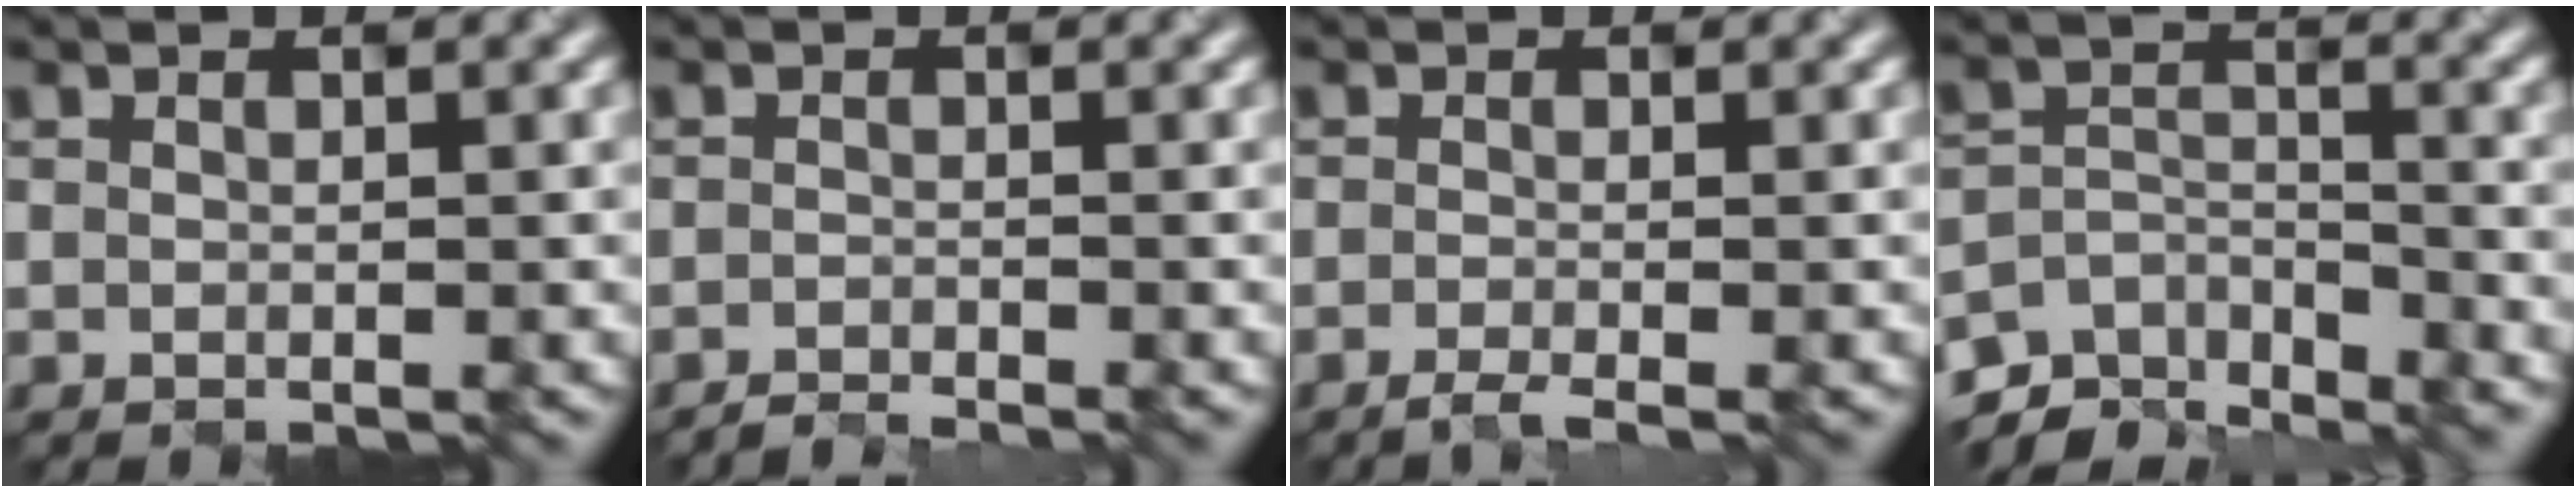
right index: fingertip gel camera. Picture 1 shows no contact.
{"total": 1.1, "force": [-1.1, 0.1, 0.2], "torque": [0.010, -0.006, -0.029]}
{"total": 1.5, "force": [-0.8, 0.3, 1.2], "torque": [-0.014, -0.009, -0.022]}
{"total": 5.4, "force": [-5.1, 1.6, 1.0], "torque": [-0.019, -0.014, -0.093]}